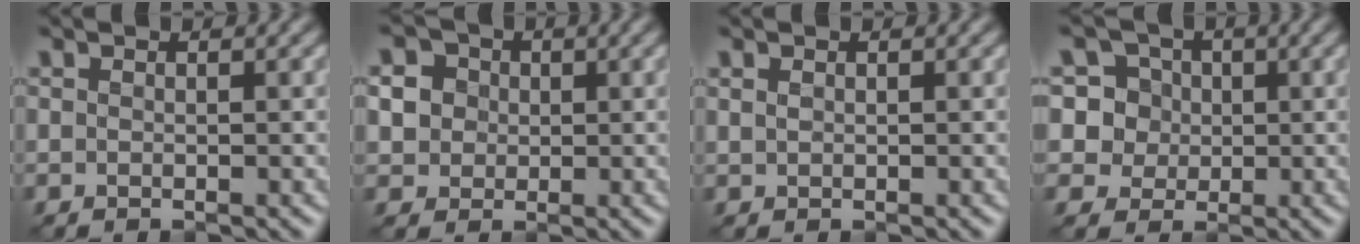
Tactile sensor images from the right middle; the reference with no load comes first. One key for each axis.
{"total": 5.6, "fx": 1.6, "fy": 4.9, "fz": 2.2, "tx": -0.050, "ty": 0.027, "tz": 0.024}
{"total": 0.5, "fx": 0.3, "fy": 0.3, "fz": 0.3, "tx": -0.009, "ty": 0.000, "tz": 0.009}
{"total": 7.0, "fx": 2.0, "fy": 6.5, "fz": 2.0, "tx": -0.040, "ty": 0.032, "tz": 0.020}